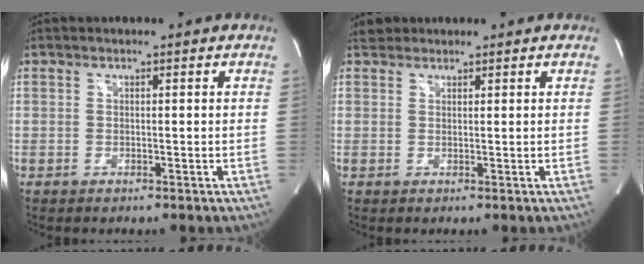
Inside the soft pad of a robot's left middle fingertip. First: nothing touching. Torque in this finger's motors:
{"motor_torque": [0.05, 0.00, -0.02, 0.00]}